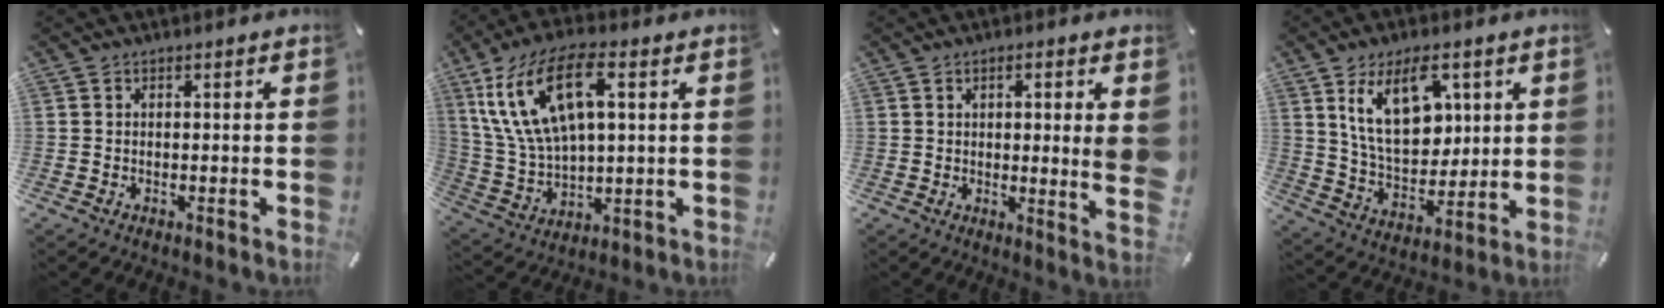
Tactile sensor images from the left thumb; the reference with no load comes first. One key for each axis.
{"total": 17.1, "fx": 6.4, "fy": 8.2, "fz": 13.5, "tx": -0.312, "ty": -0.003, "tz": 0.108}
{"total": 7.0, "fx": 1.4, "fy": 0.1, "fz": 6.9, "tx": -0.096, "ty": -0.026, "tz": 0.019}
{"total": 15.0, "fx": 6.6, "fy": 9.3, "fz": 9.7, "tx": -0.174, "ty": -0.013, "tz": 0.117}